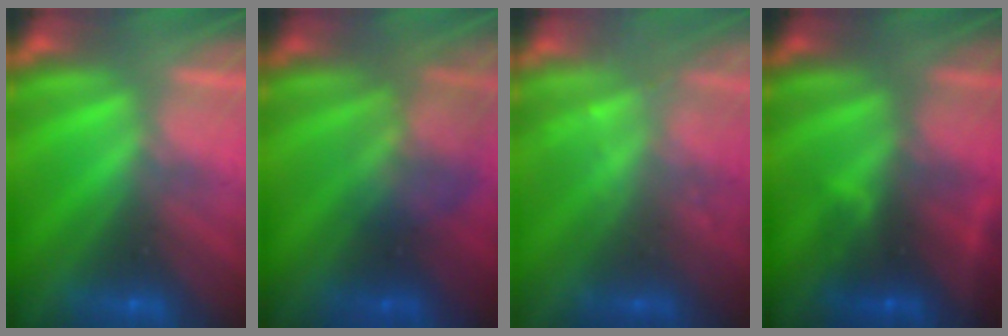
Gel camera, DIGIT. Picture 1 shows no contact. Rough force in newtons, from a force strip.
{"total": 2.3}
{"total": 2.3}
{"total": 2.6}